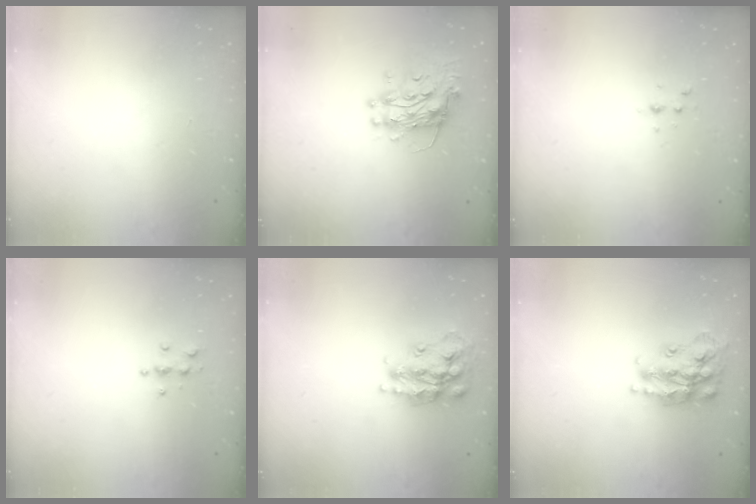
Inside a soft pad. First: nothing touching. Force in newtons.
{"total": 11.7, "press": 11.6, "slide": 1.2}
{"total": 3.7, "press": 3.2, "slide": 1.7}
{"total": 4.0, "press": 3.9, "slide": 0.4}
{"total": 17.0, "press": 16.9, "slide": 1.2}
{"total": 18.2, "press": 18.2, "slide": 1.2}